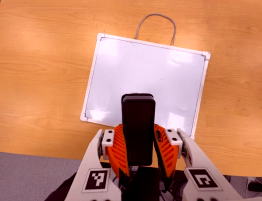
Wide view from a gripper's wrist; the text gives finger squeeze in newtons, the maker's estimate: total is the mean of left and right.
{"total": 7.7, "left": 6.0, "right": 9.4}